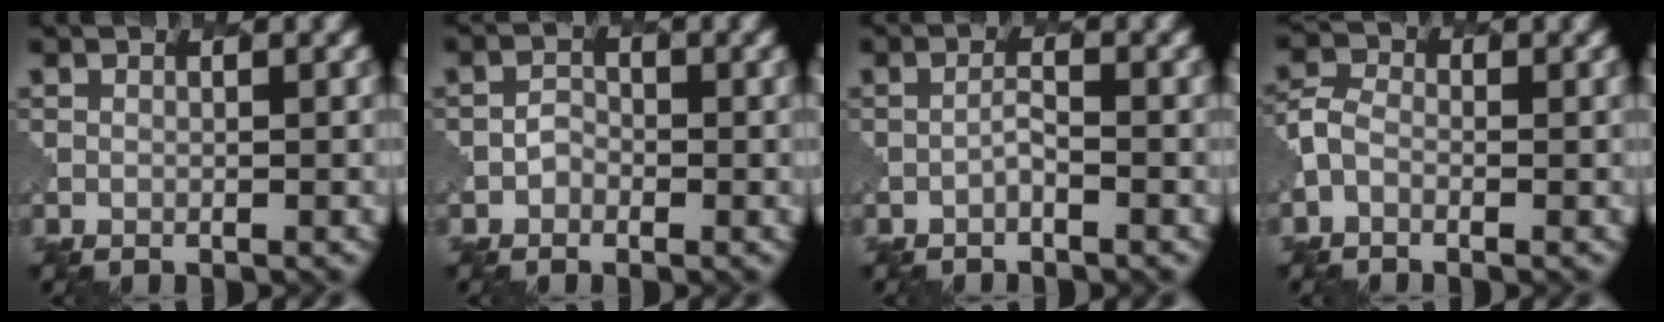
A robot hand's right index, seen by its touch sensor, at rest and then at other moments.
{"total": 1.1, "force": [-0.5, 1.0, 0.2], "torque": [-0.003, 0.005, -0.010]}
{"total": 0.6, "force": [-0.4, 0.0, 0.5], "torque": [-0.010, 0.005, -0.009]}
{"total": 1.7, "force": [-0.7, 1.2, 0.9], "torque": [-0.025, 0.004, -0.026]}